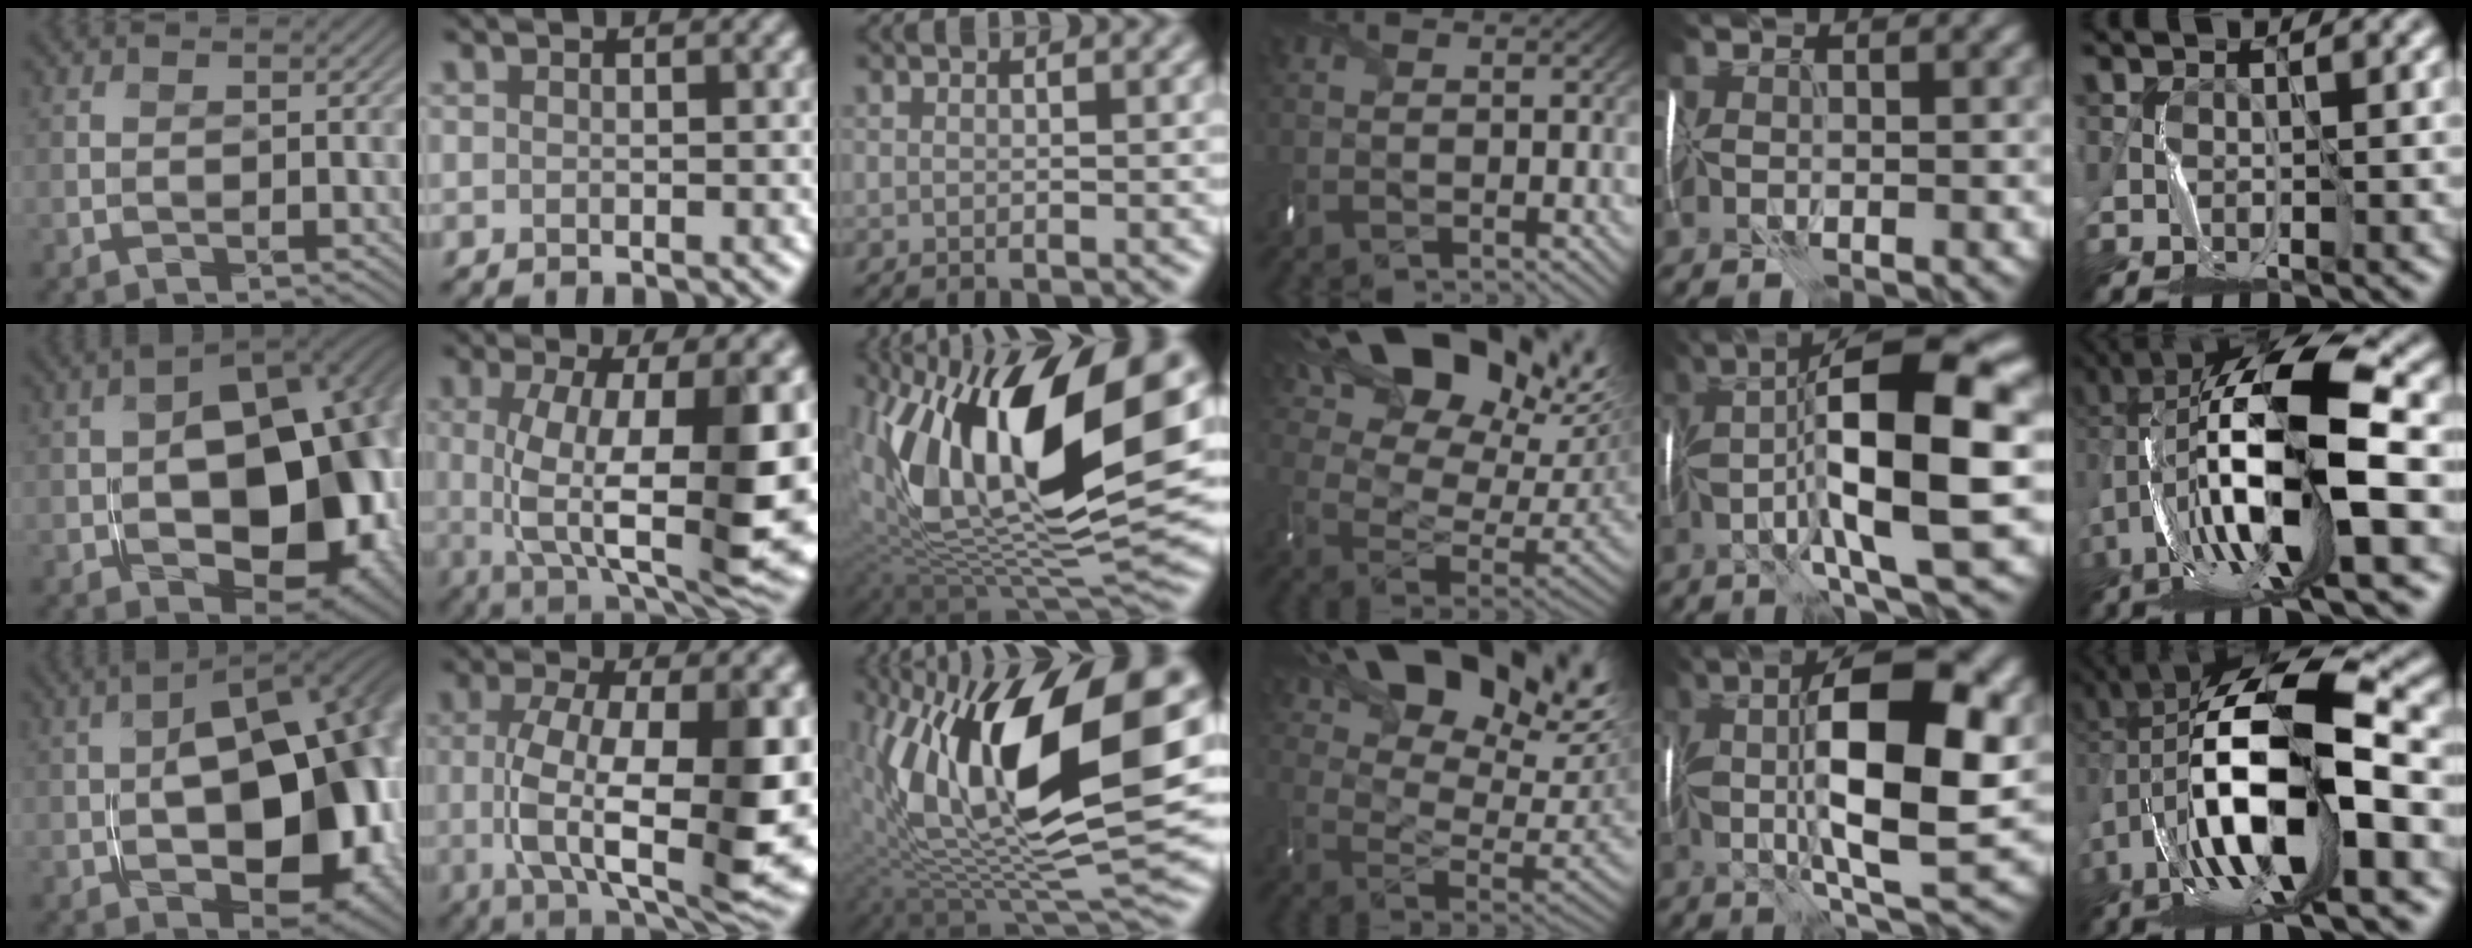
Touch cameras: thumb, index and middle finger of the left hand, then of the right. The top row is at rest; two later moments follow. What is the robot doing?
{"motion": "wrap", "object": "thread"}